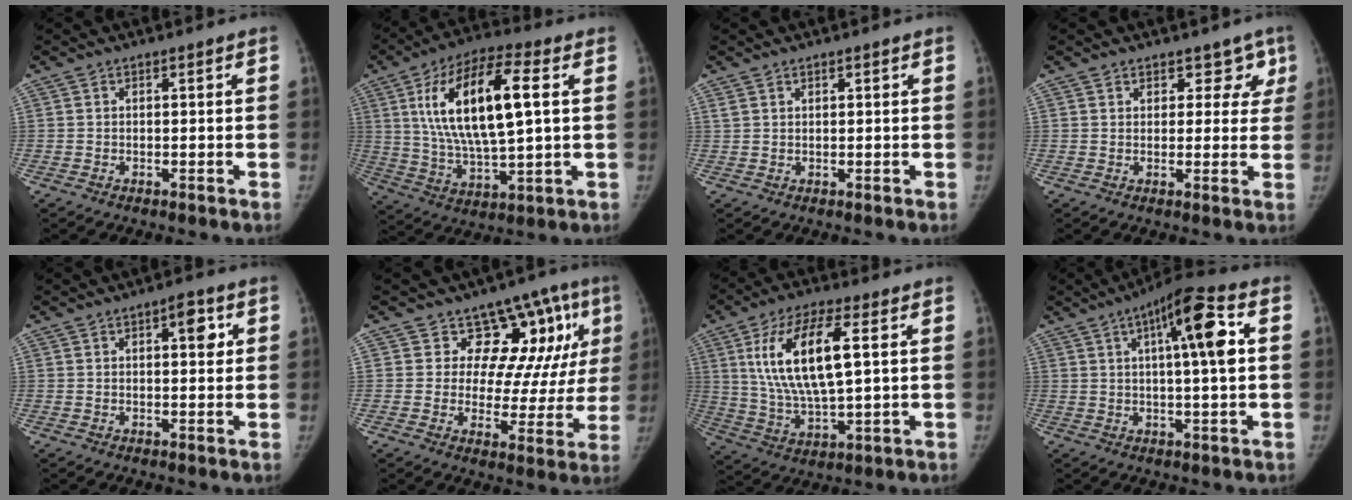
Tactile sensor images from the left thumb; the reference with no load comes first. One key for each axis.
{"total": 19.8, "fx": 4.8, "fy": 6.8, "fz": 18.0, "tx": -0.330, "ty": 0.000, "tz": 0.084}
{"total": 0.9, "fx": 0.7, "fy": 0.3, "fz": 0.3, "tx": -0.002, "ty": 0.000, "tz": 0.013}
{"total": 4.7, "fx": 3.0, "fy": 3.4, "fz": 1.2, "tx": 0.039, "ty": -0.010, "tz": 0.032}
{"total": 4.3, "fx": 1.4, "fy": 1.9, "fz": 3.6, "tx": -0.034, "ty": 0.000, "tz": 0.014}
{"total": 15.0, "fx": 7.4, "fy": 9.4, "fz": 9.0, "tx": -0.047, "ty": -0.025, "tz": 0.092}
{"total": 16.6, "fx": 4.4, "fy": 5.8, "fz": 14.9, "tx": -0.290, "ty": -0.006, "tz": 0.085}
{"total": 12.8, "fx": 3.0, "fy": 2.5, "fz": 12.2, "tx": -0.195, "ty": 0.017, "tz": 0.037}